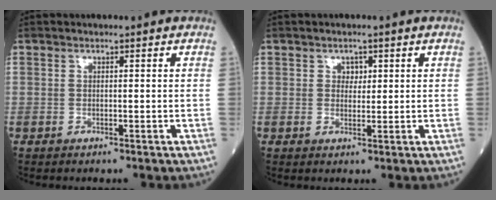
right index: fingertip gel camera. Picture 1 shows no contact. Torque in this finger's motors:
{"motor_torque": [-0.03, -0.02, -0.03, 0.00]}